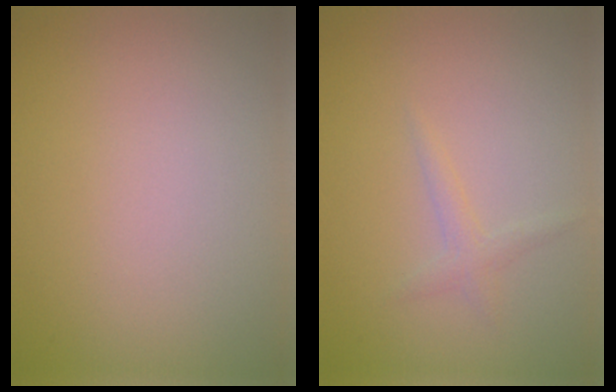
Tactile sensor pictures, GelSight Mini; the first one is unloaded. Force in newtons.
{"total": 1.1, "press": 1.1, "slide": 0.1}